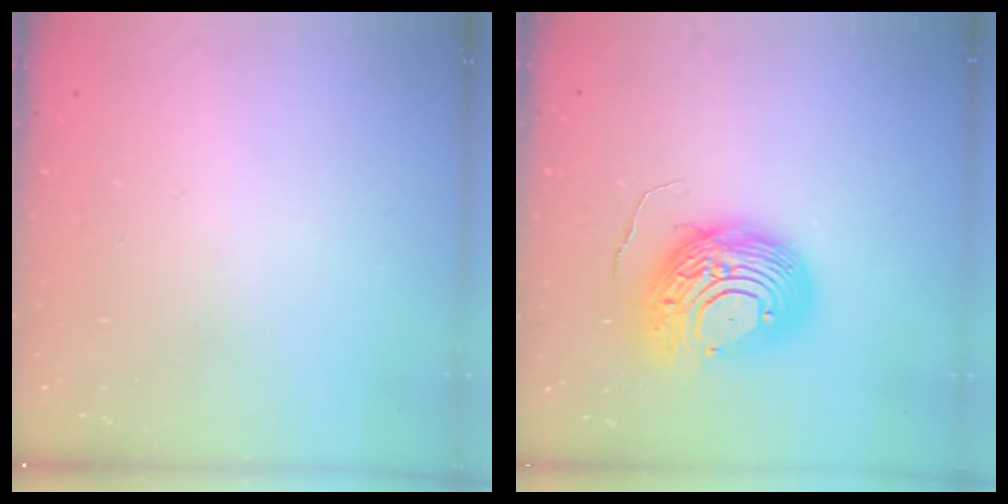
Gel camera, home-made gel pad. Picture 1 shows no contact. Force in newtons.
{"total": 13.4, "press": 13.4, "slide": 1.2}